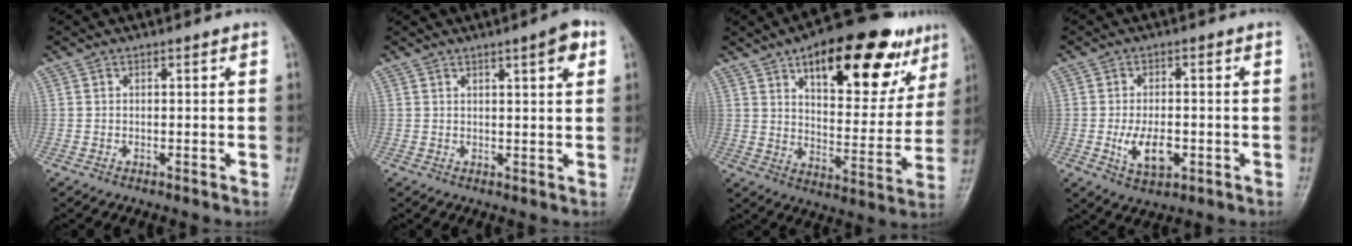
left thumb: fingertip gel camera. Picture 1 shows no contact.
{"total": 4.7, "force": [2.3, 0.9, 3.9], "torque": [-0.046, -0.007, 0.031]}
{"total": 24.3, "force": [13.4, 10.4, 17.4], "torque": [-0.198, -0.031, 0.201]}
{"total": 7.1, "force": [-1.8, 4.0, 5.6], "torque": [-0.092, 0.001, -0.026]}